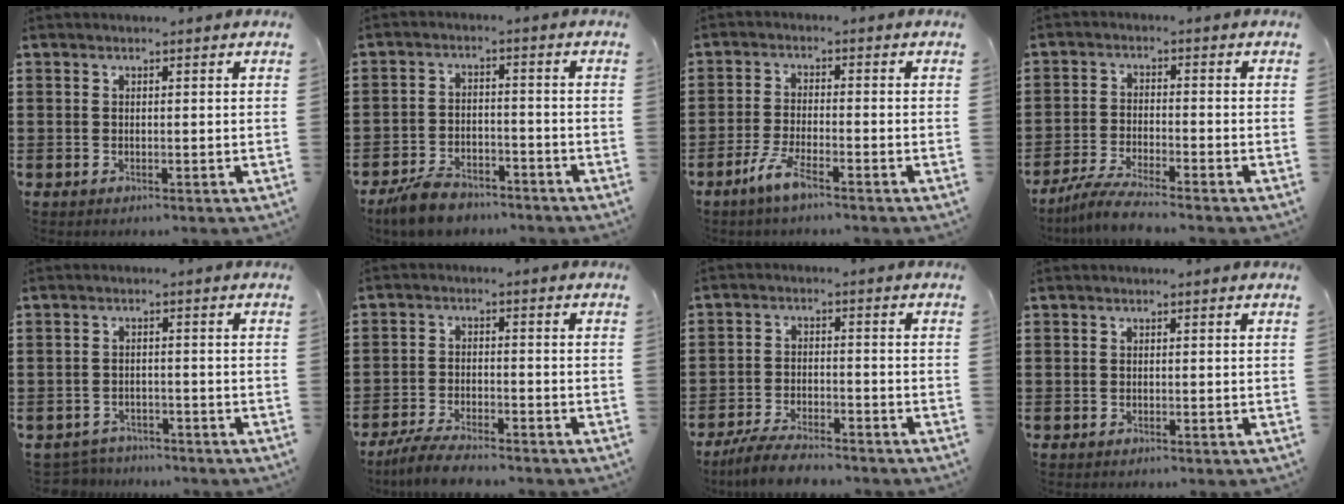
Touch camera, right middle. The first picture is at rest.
{"total": 5.4, "force": [-4.9, 1.6, 1.7], "torque": [-0.048, 0.003, -0.100]}
{"total": 4.6, "force": [-3.1, 0.5, 3.4], "torque": [-0.075, -0.006, -0.060]}
{"total": 4.8, "force": [-4.4, -0.1, 2.1], "torque": [-0.057, -0.016, -0.087]}
{"total": 2.8, "force": [-2.7, 0.4, -0.3], "torque": [-0.006, -0.002, -0.061]}
{"total": 4.7, "force": [-4.4, 0.6, 1.4], "torque": [-0.039, -0.001, -0.091]}
{"total": 5.1, "force": [-4.8, 0.8, 1.6], "torque": [-0.041, 0.000, -0.097]}
{"total": 0.0}